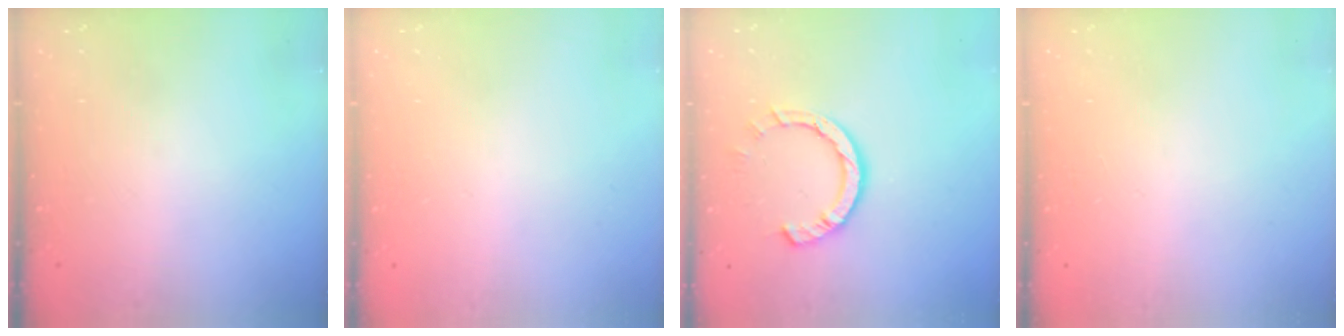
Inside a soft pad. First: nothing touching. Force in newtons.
{"total": 2.6, "press": 2.6, "slide": 0.2}
{"total": 9.0, "press": 8.9, "slide": 1.2}
{"total": 2.5, "press": 2.5, "slide": 0.2}